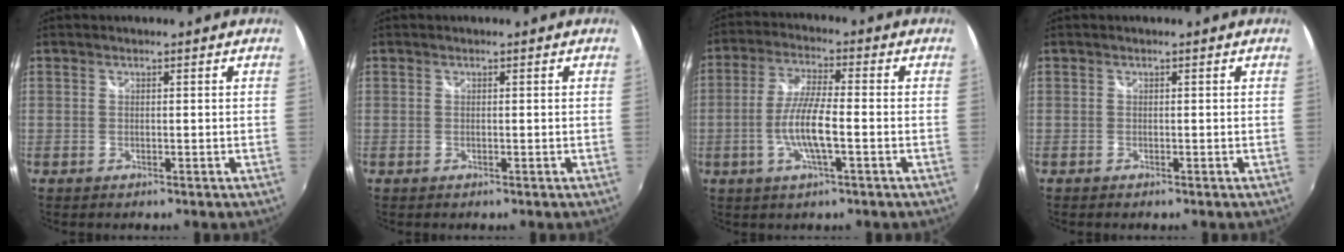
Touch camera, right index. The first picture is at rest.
{"total": 0.0}
{"total": 8.5, "force": [-2.4, 1.2, 8.0], "torque": [-0.162, -0.002, -0.047]}
{"total": 0.0}